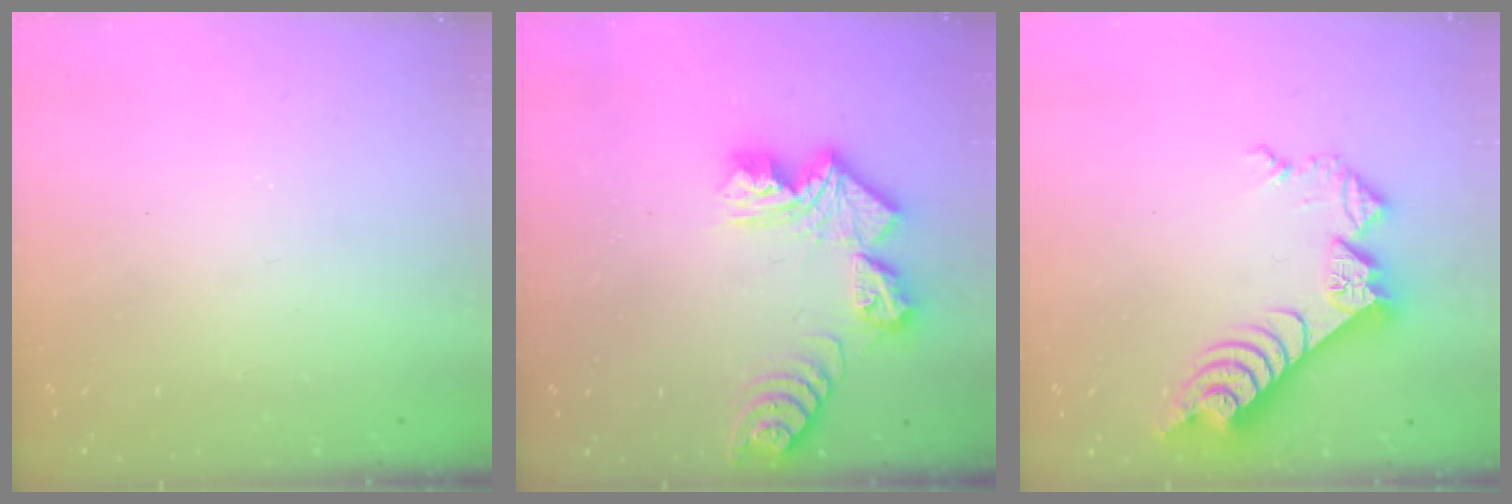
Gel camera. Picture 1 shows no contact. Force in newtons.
{"total": 14.4, "press": 14.3, "slide": 1.6}
{"total": 11.2, "press": 11.1, "slide": 1.4}